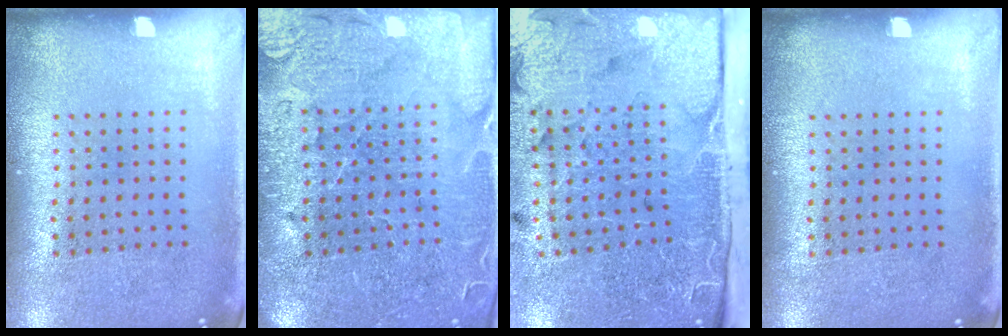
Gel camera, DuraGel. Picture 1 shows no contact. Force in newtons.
{"total": 3.5, "press": 3.4, "slide": 0.9}
{"total": 5.1, "press": 4.0, "slide": 3.2}
{"total": 0.0}